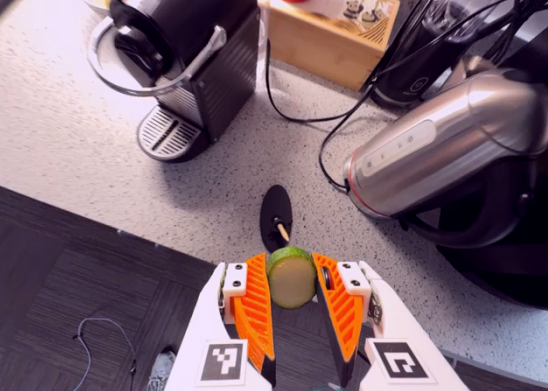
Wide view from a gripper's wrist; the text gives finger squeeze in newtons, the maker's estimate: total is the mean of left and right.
{"total": 9.1, "left": 8.6, "right": 9.6}